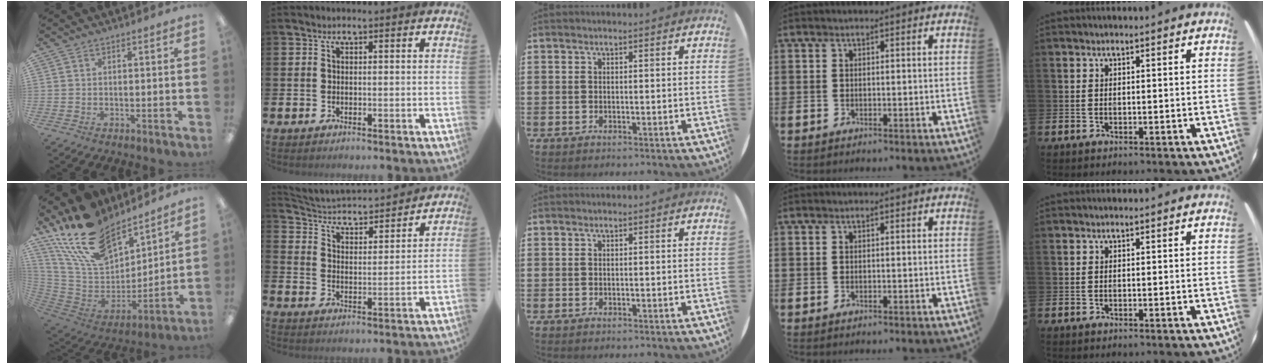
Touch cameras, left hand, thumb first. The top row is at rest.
{"thumb": {"total": 23.3, "force": [17.0, 11.3, 11.1], "torque": [-0.220, -0.096, 0.316]}, "index": {"total": 3.8, "force": [3.7, 1.0, 0.5], "torque": [-0.039, -0.040, 0.054]}}